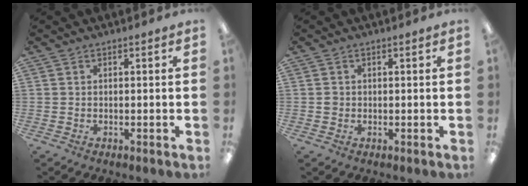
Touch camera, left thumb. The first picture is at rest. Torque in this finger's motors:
{"motor_torque": [-0.13, 0.28, 0.32, 0.00, 0.00]}